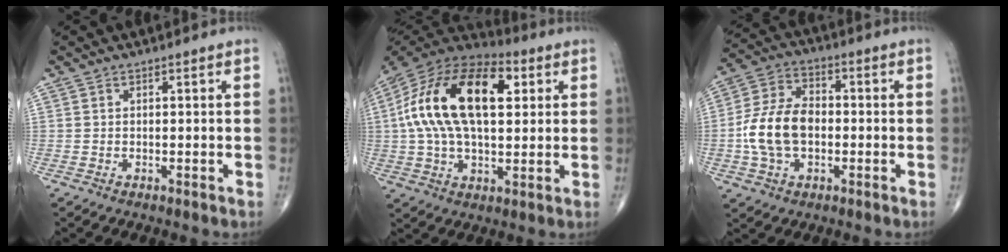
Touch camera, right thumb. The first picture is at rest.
{"total": 23.7, "force": [4.9, 12.5, 19.5], "torque": [-0.358, 0.020, 0.073]}
{"total": 12.5, "force": [-1.6, 8.2, 9.3], "torque": [-0.174, 0.028, -0.035]}